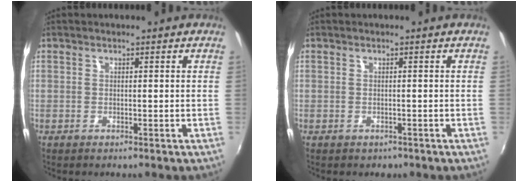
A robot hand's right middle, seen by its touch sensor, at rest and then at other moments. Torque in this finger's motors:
{"motor_torque": [0.27, -0.27, -0.01, 0.01]}